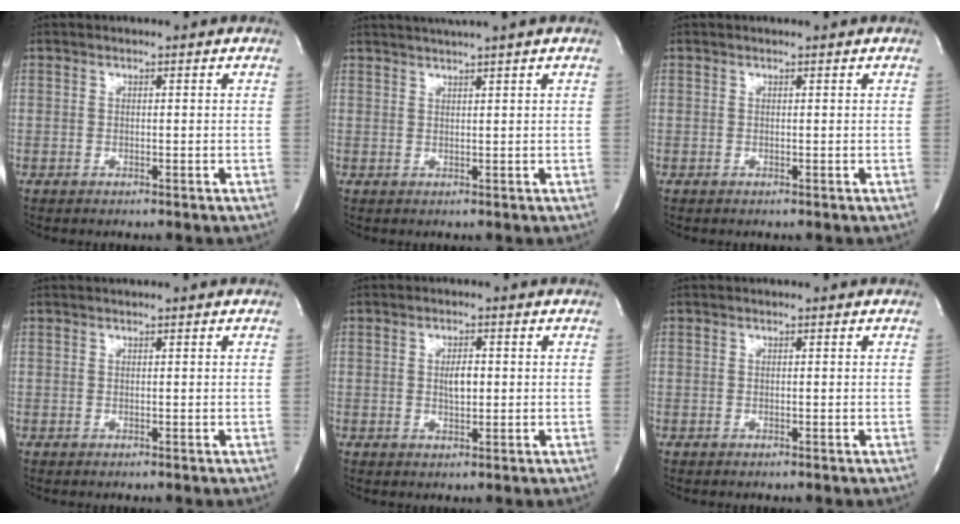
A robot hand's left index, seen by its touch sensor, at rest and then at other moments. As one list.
[{"total": 4.3, "force": [3.6, -1.3, 2.1], "torque": [-0.029, 0.010, 0.058]}, {"total": 0.0}, {"total": 0.6, "force": [0.5, -0.2, 0.3], "torque": [-0.003, 0.006, 0.014]}, {"total": 2.7, "force": [0.0, 1.0, 2.5], "torque": [-0.043, -0.002, 0.001]}, {"total": 0.0}]